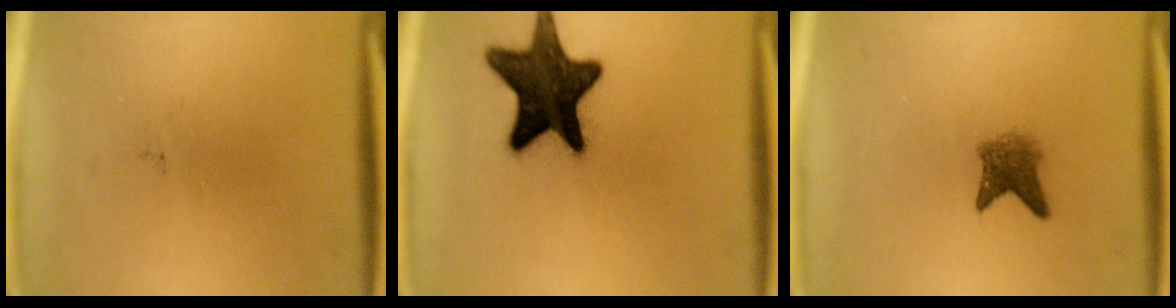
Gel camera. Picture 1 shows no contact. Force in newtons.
{"total": 16.6}
{"total": 3.1}